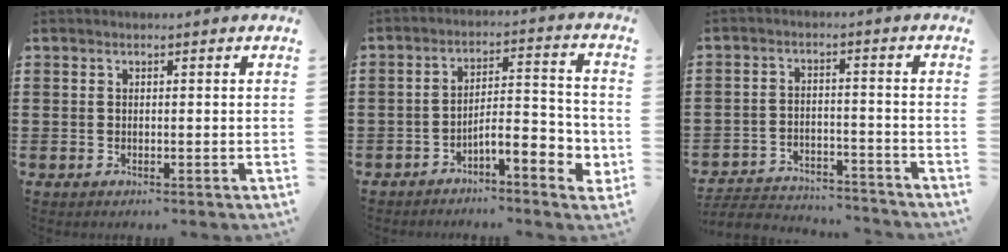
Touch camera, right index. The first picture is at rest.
{"total": 5.9, "force": [-3.6, 1.6, 4.3], "torque": [-0.066, -0.006, -0.070]}
{"total": 4.2, "force": [-4.1, 0.7, 0.6], "torque": [-0.021, 0.003, -0.087]}